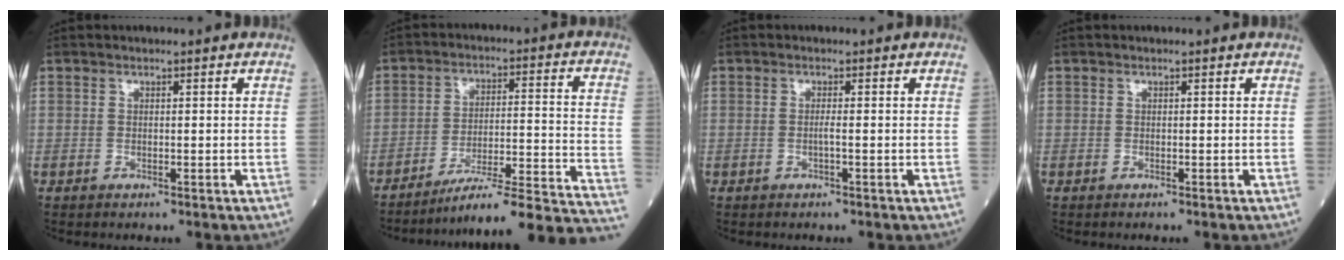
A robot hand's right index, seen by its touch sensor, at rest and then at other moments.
{"total": 21.1, "force": [-19.1, -1.0, 8.9], "torque": [-0.060, 0.007, -0.266]}
{"total": 0.9, "force": [-0.3, -0.2, 0.8], "torque": [-0.016, 0.001, -0.007]}
{"total": 0.0}